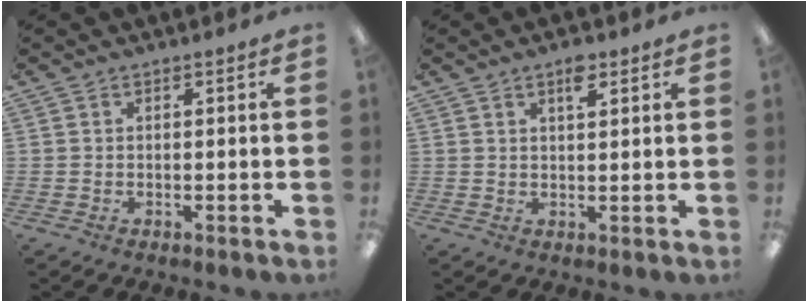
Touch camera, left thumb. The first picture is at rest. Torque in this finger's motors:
{"motor_torque": [-0.06, 0.03, -0.38, 0.24, 0.06]}